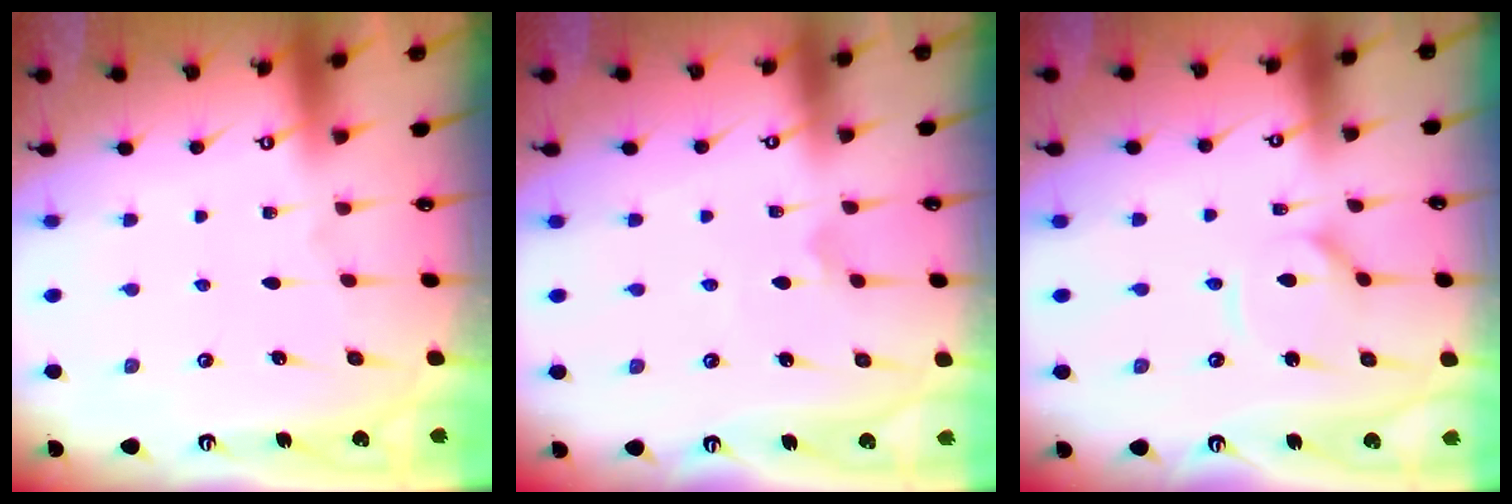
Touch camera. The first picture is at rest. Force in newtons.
{"total": 2.5, "press": 2.5, "slide": 0.2}
{"total": 5.4, "press": 5.4, "slide": 0.4}